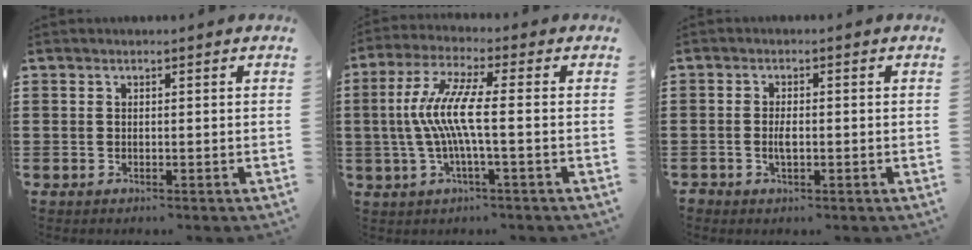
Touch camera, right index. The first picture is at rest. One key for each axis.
{"total": 8.8, "fx": -1.0, "fy": 0.7, "fz": 8.7, "tx": -0.198, "ty": -0.018, "tz": -0.034}
{"total": 2.0, "fx": -0.5, "fy": 0.9, "fz": 1.6, "tx": -0.032, "ty": 0.001, "tz": -0.009}